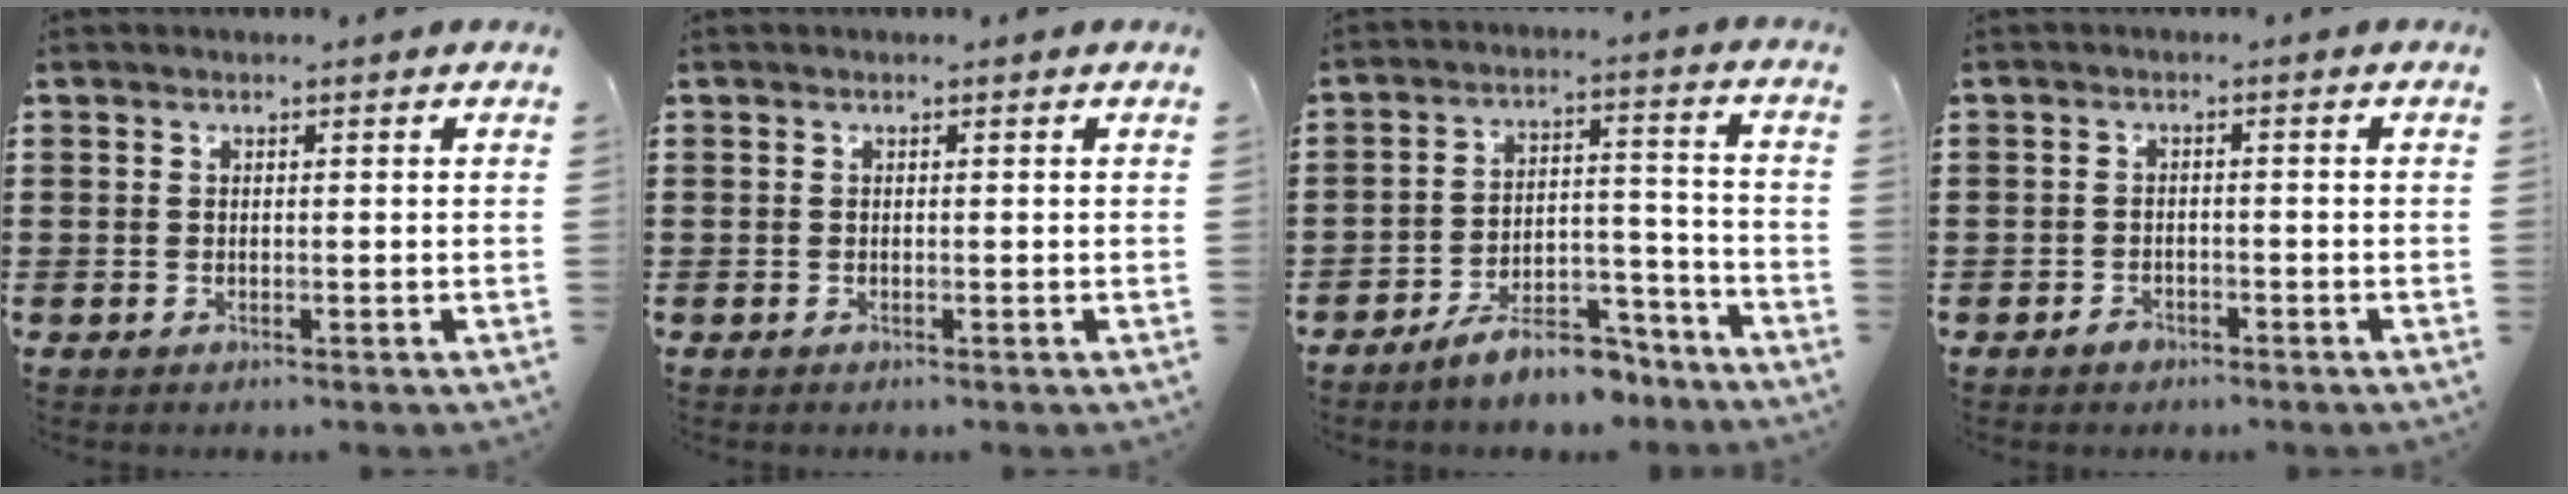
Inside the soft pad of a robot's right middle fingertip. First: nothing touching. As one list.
[{"total": 0.0}, {"total": 8.0, "force": [-7.1, 2.1, 3.0], "torque": [-0.041, 0.026, -0.132]}, {"total": 1.5, "force": [-1.3, 0.8, 0.4], "torque": [-0.011, 0.000, -0.027]}]